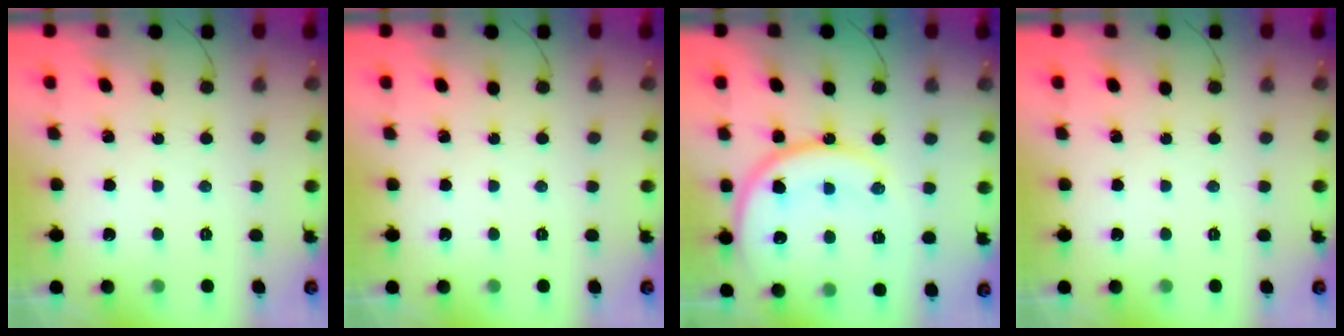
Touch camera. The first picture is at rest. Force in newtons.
{"total": 0.0}
{"total": 17.7, "press": 17.6, "slide": 1.8}
{"total": 0.0}